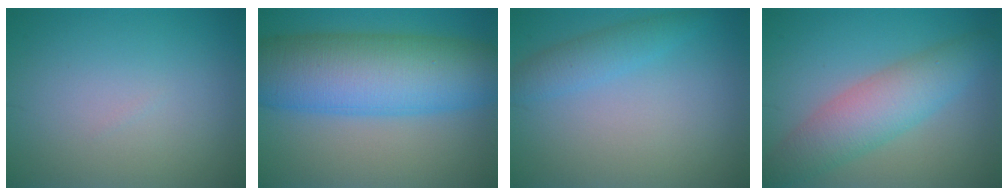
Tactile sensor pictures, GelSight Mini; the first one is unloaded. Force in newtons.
{"total": 12.2, "press": 12.2, "slide": 0.1}
{"total": 2.3, "press": 2.3, "slide": 0.0}
{"total": 5.6, "press": 5.6, "slide": 0.2}